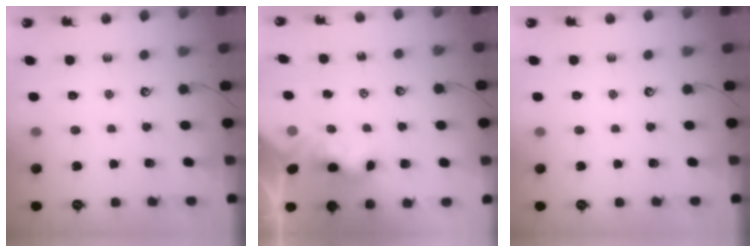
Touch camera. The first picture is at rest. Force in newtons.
{"total": 4.7, "press": 4.7, "slide": 0.2}
{"total": 0.0}